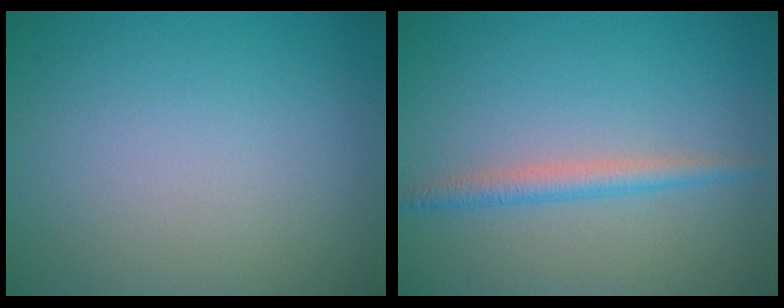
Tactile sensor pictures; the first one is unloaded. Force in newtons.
{"total": 2.1, "press": 2.1, "slide": 0.1}